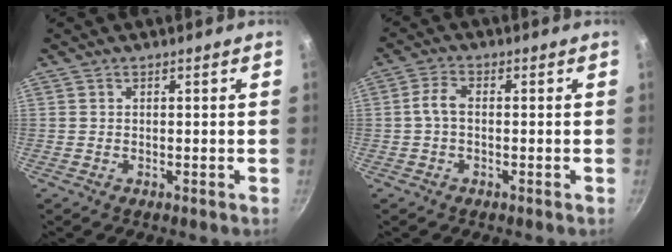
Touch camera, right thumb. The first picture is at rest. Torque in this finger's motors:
{"motor_torque": [2.55, 2.46, 1.18, -0.87, 0.27]}